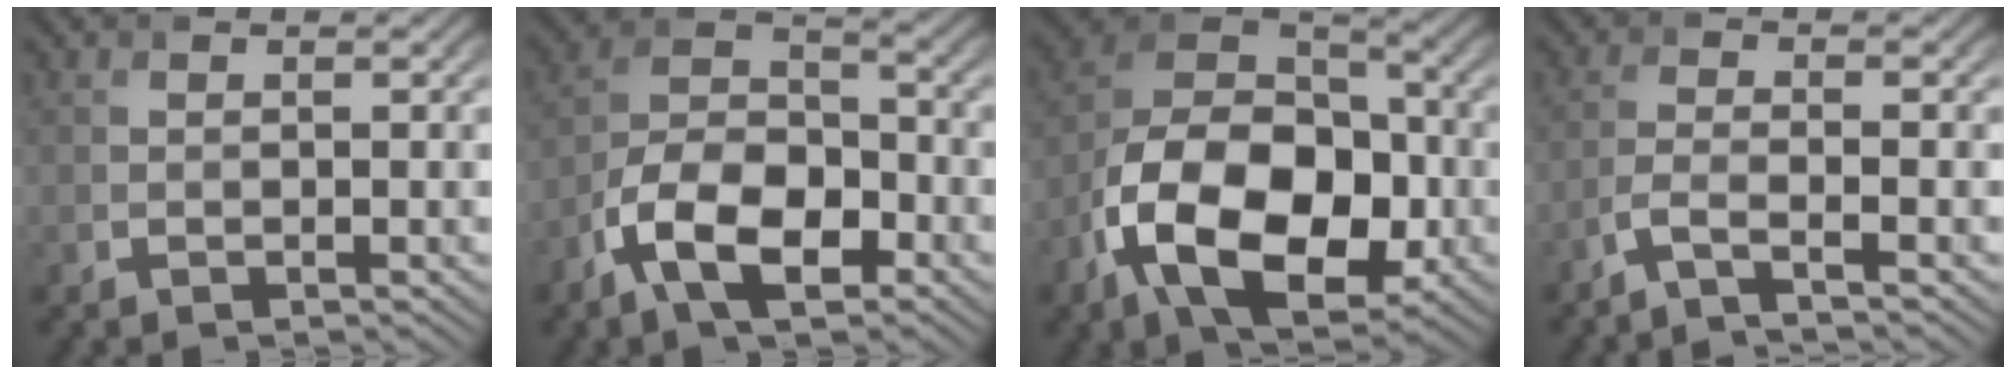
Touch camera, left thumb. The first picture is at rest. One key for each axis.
{"total": 11.0, "fx": -5.8, "fy": 5.6, "fz": 7.5, "tx": -0.147, "ty": 0.000, "tz": -0.125}
{"total": 16.0, "fx": -5.9, "fy": 9.9, "fz": 11.1, "tx": -0.206, "ty": -0.023, "tz": -0.119}
{"total": 3.0, "fx": -2.1, "fy": 0.4, "fz": 2.1, "tx": -0.037, "ty": 0.002, "tz": -0.061}